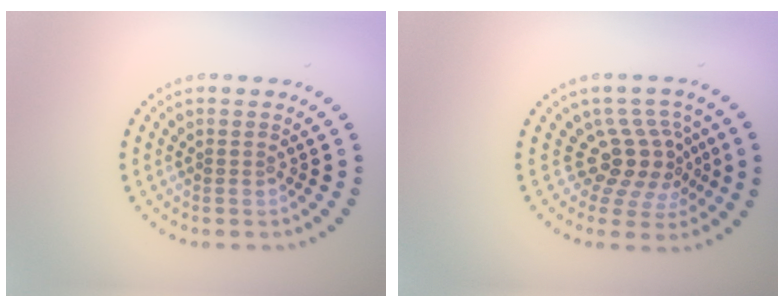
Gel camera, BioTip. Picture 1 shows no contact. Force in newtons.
{"total": 4.0, "press": 2.8, "slide": 2.9}